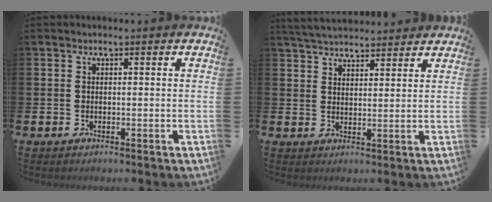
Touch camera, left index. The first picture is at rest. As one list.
[{"total": 4.5, "force": [4.4, 0.8, 0.6], "torque": [-0.018, -0.020, 0.080]}]